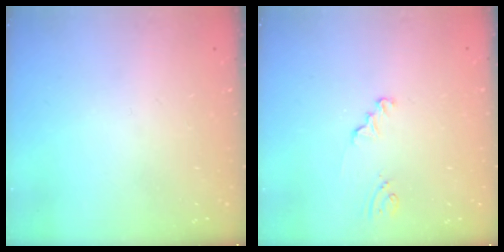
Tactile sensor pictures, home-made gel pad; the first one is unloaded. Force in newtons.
{"total": 1.5, "press": 1.5, "slide": 0.2}